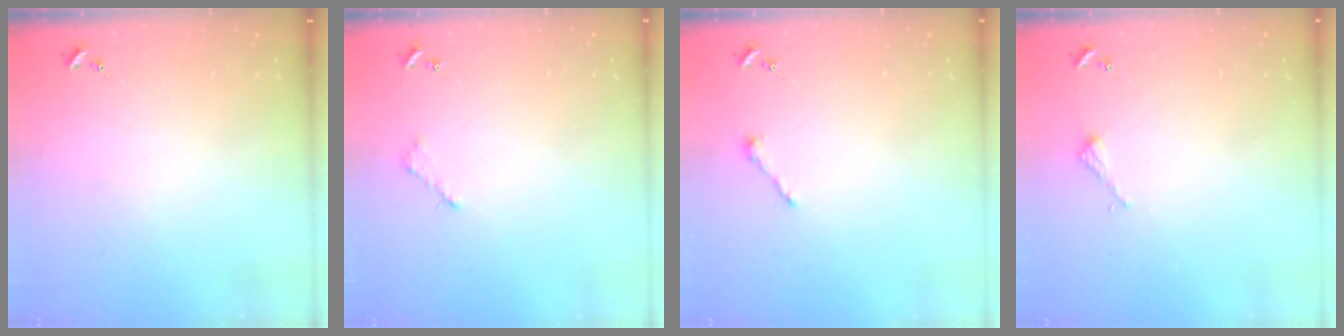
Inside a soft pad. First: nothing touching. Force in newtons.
{"total": 2.6, "press": 2.5, "slide": 0.3}
{"total": 4.3, "press": 4.3, "slide": 0.5}
{"total": 2.2, "press": 2.2, "slide": 0.2}